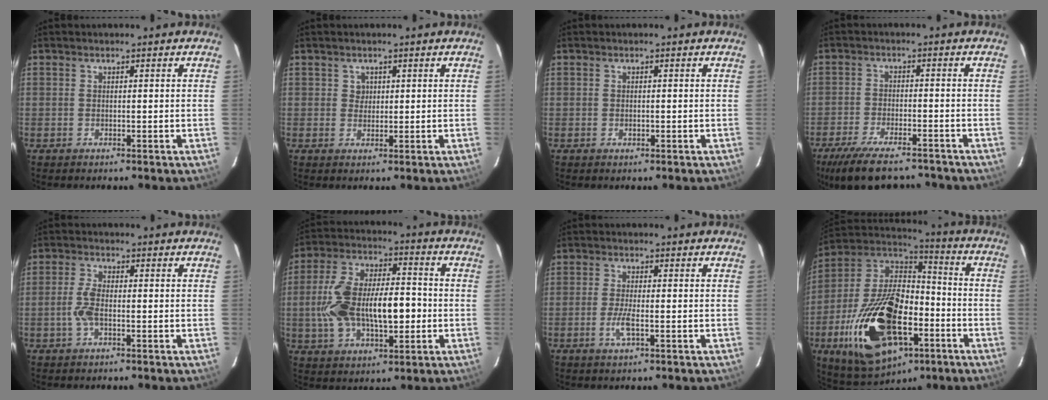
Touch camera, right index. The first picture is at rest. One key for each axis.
{"total": 1.7, "fx": 0.6, "fy": 1.6, "fz": 0.1, "tx": 0.005, "ty": 0.006, "tz": 0.009}
{"total": 1.1, "fx": -0.2, "fy": 0.7, "fz": 0.8, "tx": -0.015, "ty": 0.001, "tz": -0.004}
{"total": 15.1, "fx": -12.1, "fy": 4.8, "fz": 7.6, "tx": -0.165, "ty": -0.029, "tz": -0.192}
{"total": 4.2, "fx": -1.1, "fy": 1.6, "fz": 3.8, "tx": -0.086, "ty": 0.002, "tz": -0.022}
{"total": 17.8, "fx": -2.5, "fy": 8.6, "fz": 15.4, "tx": -0.302, "ty": 0.008, "tz": -0.036}
{"total": 4.1, "fx": -1.4, "fy": 0.8, "fz": 3.7, "tx": -0.080, "ty": -0.005, "tz": -0.029}
{"total": 29.1, "fx": -10.5, "fy": 16.0, "fz": 21.9, "tx": -0.448, "ty": -0.011, "tz": -0.163}